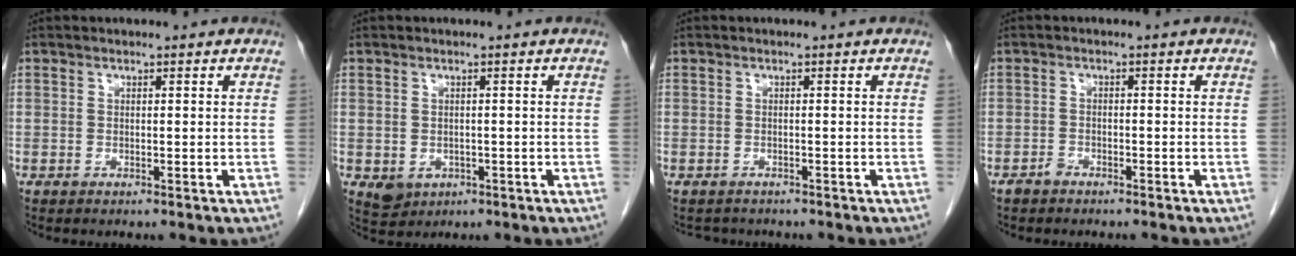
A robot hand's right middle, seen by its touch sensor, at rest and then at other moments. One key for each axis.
{"total": 3.2, "fx": -1.0, "fy": 2.7, "fz": 1.3, "tx": -0.020, "ty": 0.000, "tz": -0.003}
{"total": 2.4, "fx": -2.2, "fy": 1.0, "fz": 0.1, "tx": -0.005, "ty": -0.003, "tz": -0.030}
{"total": 1.4, "fx": -1.2, "fy": 0.6, "fz": 0.4, "tx": -0.011, "ty": 0.002, "tz": -0.023}